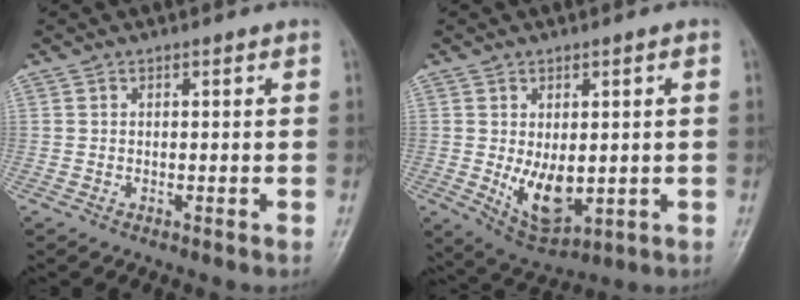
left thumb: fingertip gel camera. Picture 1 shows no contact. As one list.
[{"total": 9.3, "force": [-0.7, 4.9, 7.9], "torque": [-0.113, -0.013, 0.007]}]